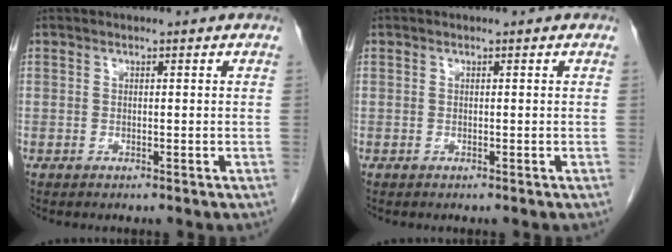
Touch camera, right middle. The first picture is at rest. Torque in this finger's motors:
{"motor_torque": [0.01, 0.00, 0.00, 0.00]}